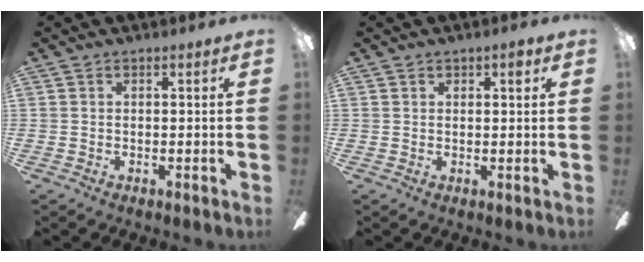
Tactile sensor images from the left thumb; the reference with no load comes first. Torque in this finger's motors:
{"motor_torque": [-0.16, -0.01, -0.20, 0.10, -0.01]}